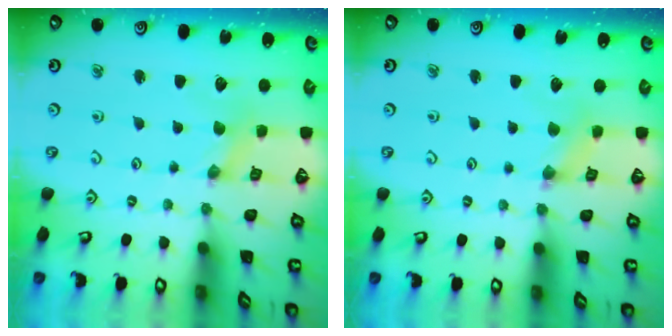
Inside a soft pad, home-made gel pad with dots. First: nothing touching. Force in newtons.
{"total": 1.5, "press": 1.4, "slide": 0.3}